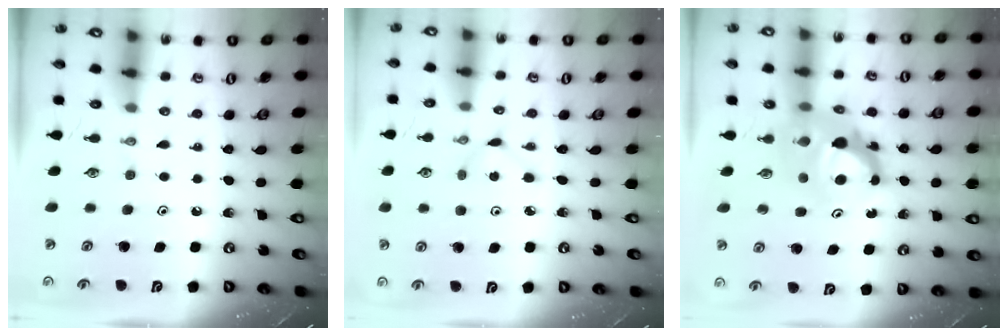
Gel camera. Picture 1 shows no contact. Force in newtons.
{"total": 2.8, "press": 2.8, "slide": 0.1}
{"total": 11.6, "press": 11.6, "slide": 1.1}